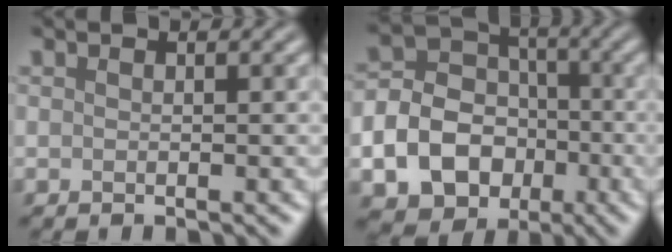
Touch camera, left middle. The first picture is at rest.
{"total": 9.9, "force": [-3.2, 8.2, 4.6], "torque": [-0.084, -0.023, -0.078]}